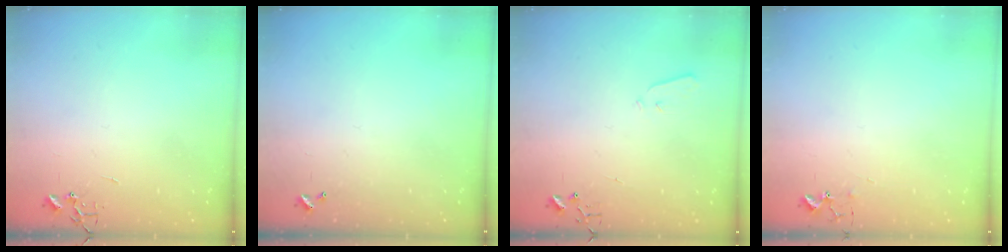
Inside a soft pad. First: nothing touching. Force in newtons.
{"total": 0.0}
{"total": 3.4, "press": 3.3, "slide": 0.5}
{"total": 5.6, "press": 5.5, "slide": 0.6}